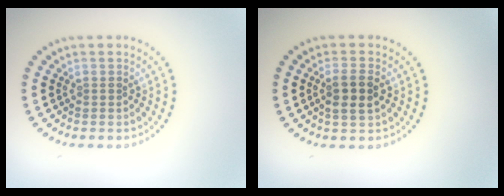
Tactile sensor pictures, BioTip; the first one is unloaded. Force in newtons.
{"total": 2.7, "press": 2.6, "slide": 0.9}